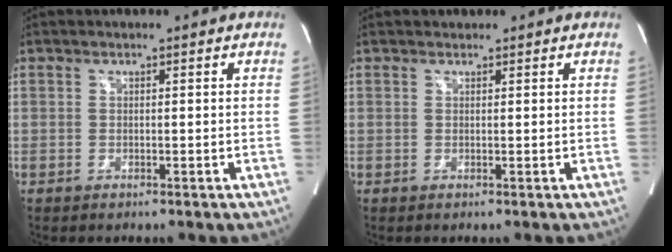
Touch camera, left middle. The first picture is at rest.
{"total": 0.7, "force": [0.6, 0.3, 0.0], "torque": [-0.008, 0.004, 0.010]}